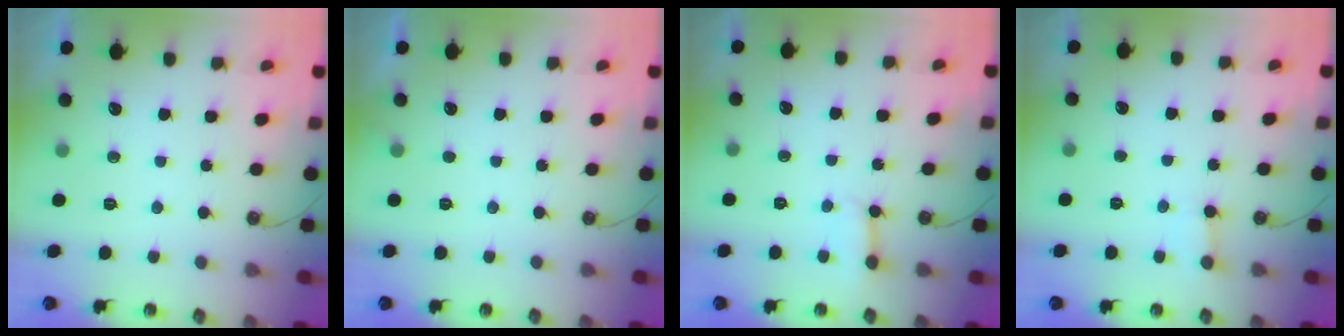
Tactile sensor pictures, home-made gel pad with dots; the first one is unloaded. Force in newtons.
{"total": 3.1, "press": 3.0, "slide": 0.3}
{"total": 3.1, "press": 3.1, "slide": 0.1}
{"total": 2.2, "press": 2.2, "slide": 0.2}